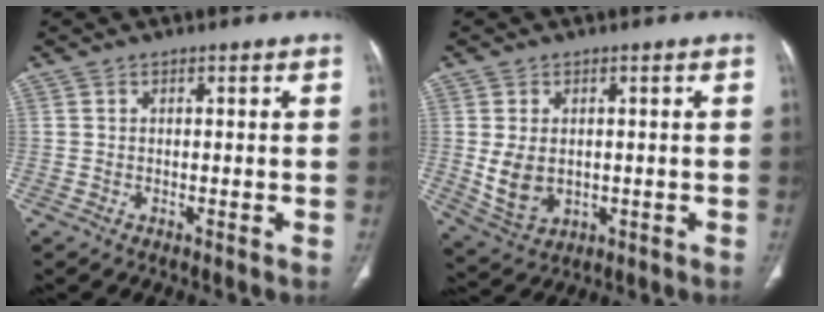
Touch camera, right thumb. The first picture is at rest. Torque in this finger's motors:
{"motor_torque": [-0.74, 0.76, 0.19, 0.56, 0.17]}